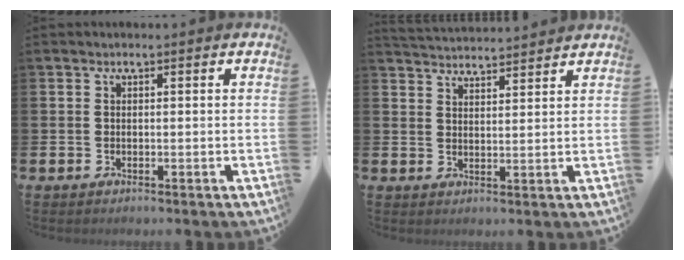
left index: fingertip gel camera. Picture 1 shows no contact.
{"total": 4.1, "force": [4.1, 0.1, -0.2], "torque": [-0.005, -0.027, 0.074]}